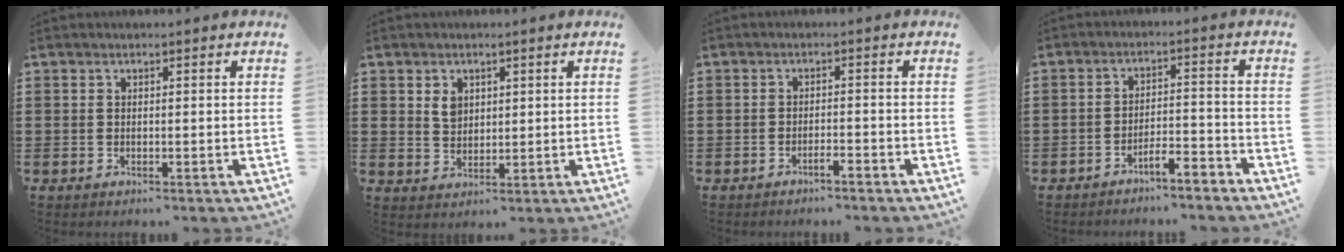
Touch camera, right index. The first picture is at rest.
{"total": 2.8, "force": [1.3, 2.0, 1.4], "torque": [-0.034, 0.006, 0.025]}
{"total": 1.6, "force": [-1.4, -0.1, 0.7], "torque": [-0.015, 0.000, -0.027]}
{"total": 4.2, "force": [-3.9, 0.1, 1.4], "torque": [-0.029, 0.003, -0.078]}